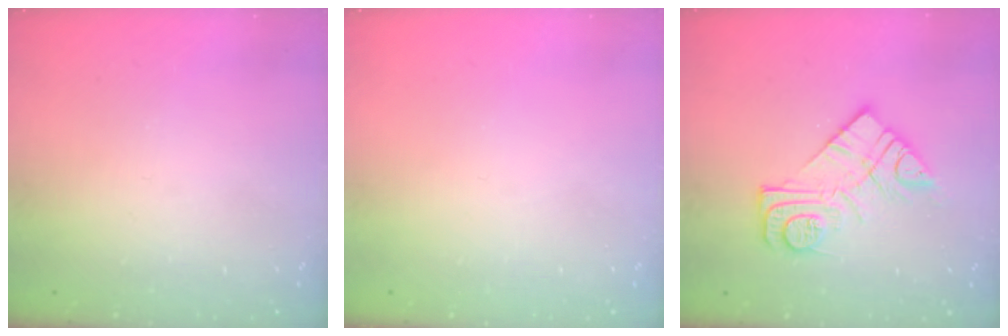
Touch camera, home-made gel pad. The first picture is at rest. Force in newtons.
{"total": 0.0}
{"total": 13.2, "press": 13.2, "slide": 0.9}